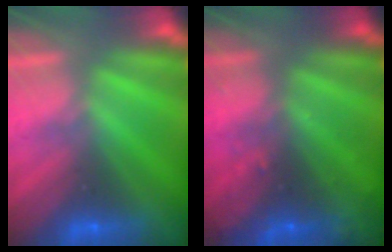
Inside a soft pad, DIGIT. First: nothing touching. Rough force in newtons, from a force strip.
{"total": 9.3}